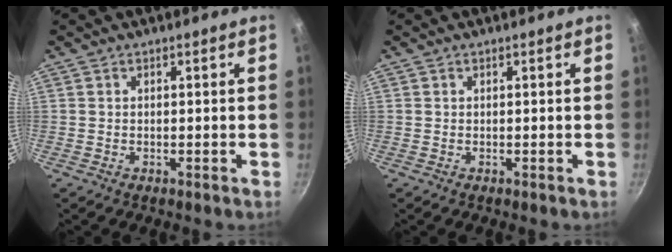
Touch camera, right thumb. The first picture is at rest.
{"total": 0.0}